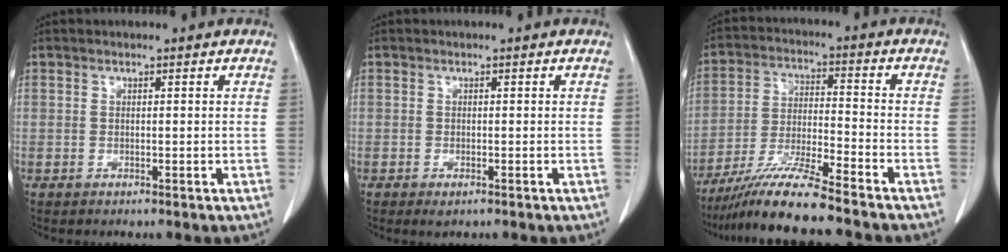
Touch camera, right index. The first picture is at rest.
{"total": 0.7, "force": [-0.4, 0.4, 0.3], "torque": [-0.007, 0.000, 0.000]}
{"total": 11.4, "force": [-9.5, -0.7, 6.3], "torque": [-0.118, -0.021, -0.176]}